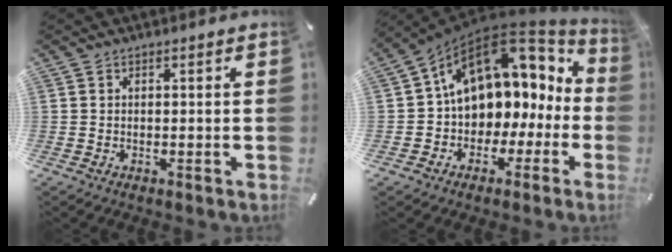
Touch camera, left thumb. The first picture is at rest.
{"total": 13.1, "force": [5.3, 9.7, 7.0], "torque": [-0.121, -0.040, 0.095]}